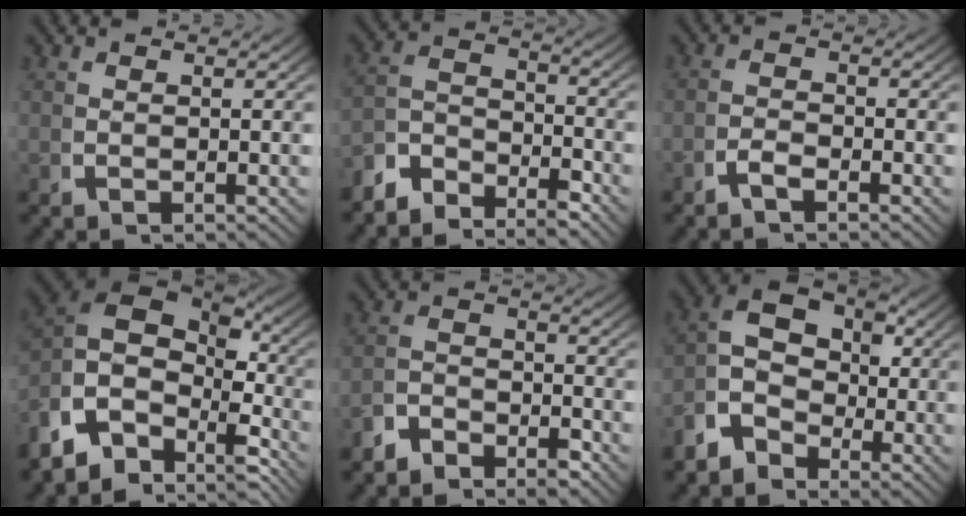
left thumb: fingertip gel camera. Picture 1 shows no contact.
{"total": 5.4, "force": [-3.4, 3.0, 2.9], "torque": [-0.045, -0.017, -0.062]}
{"total": 1.6, "force": [-1.3, 0.6, 0.8], "torque": [-0.014, -0.001, -0.031]}
{"total": 15.1, "force": [-0.9, 10.5, 10.8], "torque": [-0.246, -0.058, 0.004]}
{"total": 3.9, "force": [-3.4, 1.5, 1.0], "torque": [-0.016, -0.012, -0.063]}
{"total": 9.1, "force": [-0.4, 7.0, 5.7], "torque": [-0.104, -0.010, -0.017]}